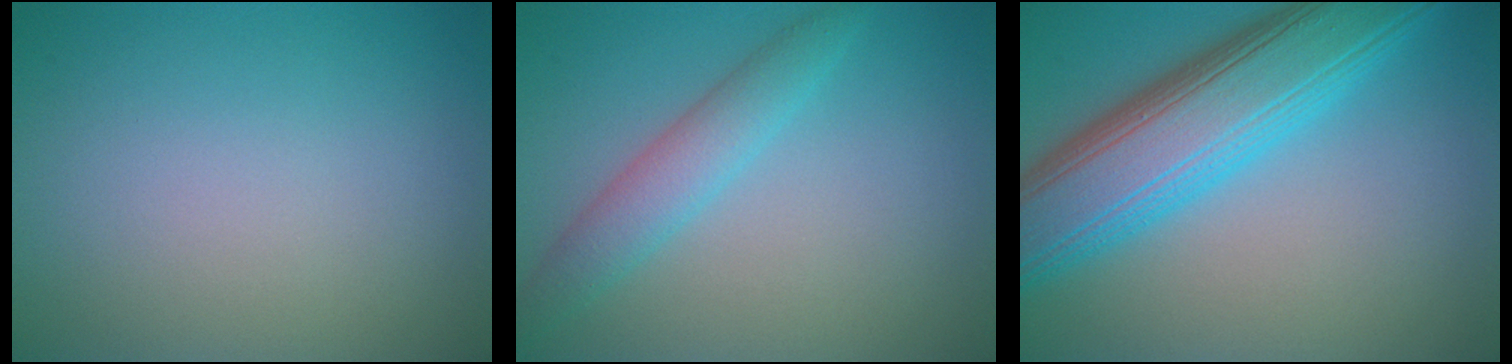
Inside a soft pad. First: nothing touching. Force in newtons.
{"total": 3.1, "press": 3.1, "slide": 0.1}
{"total": 10.3, "press": 10.3, "slide": 0.2}